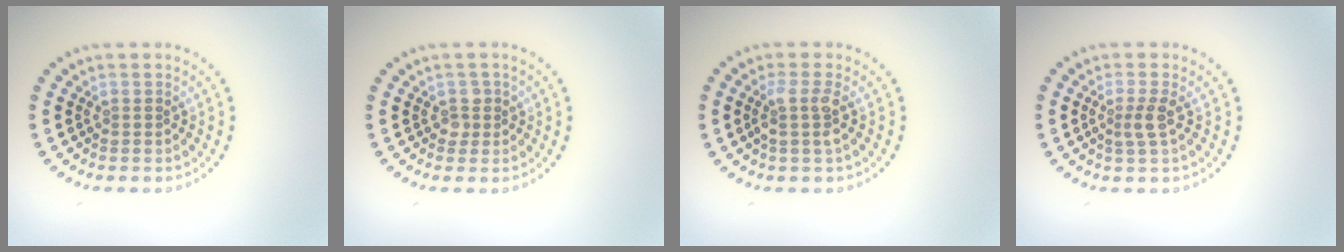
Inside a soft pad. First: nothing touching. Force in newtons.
{"total": 1.2, "press": 1.1, "slide": 0.5}
{"total": 2.0, "press": 1.6, "slide": 1.2}
{"total": 1.7, "press": 1.4, "slide": 1.0}